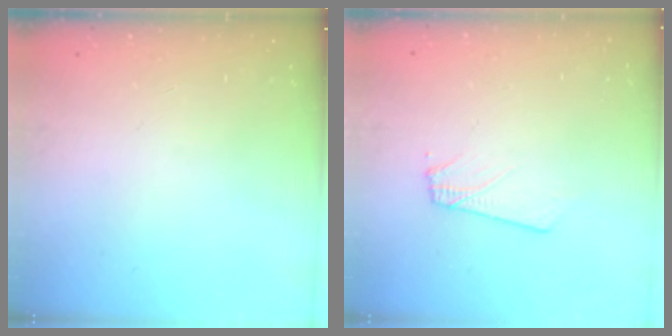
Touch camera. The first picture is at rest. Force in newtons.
{"total": 2.3, "press": 2.3, "slide": 0.3}